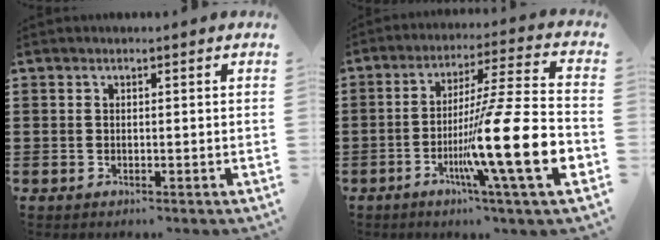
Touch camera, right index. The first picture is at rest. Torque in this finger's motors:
{"motor_torque": [2.14, 0.00, 1.05, 0.21]}